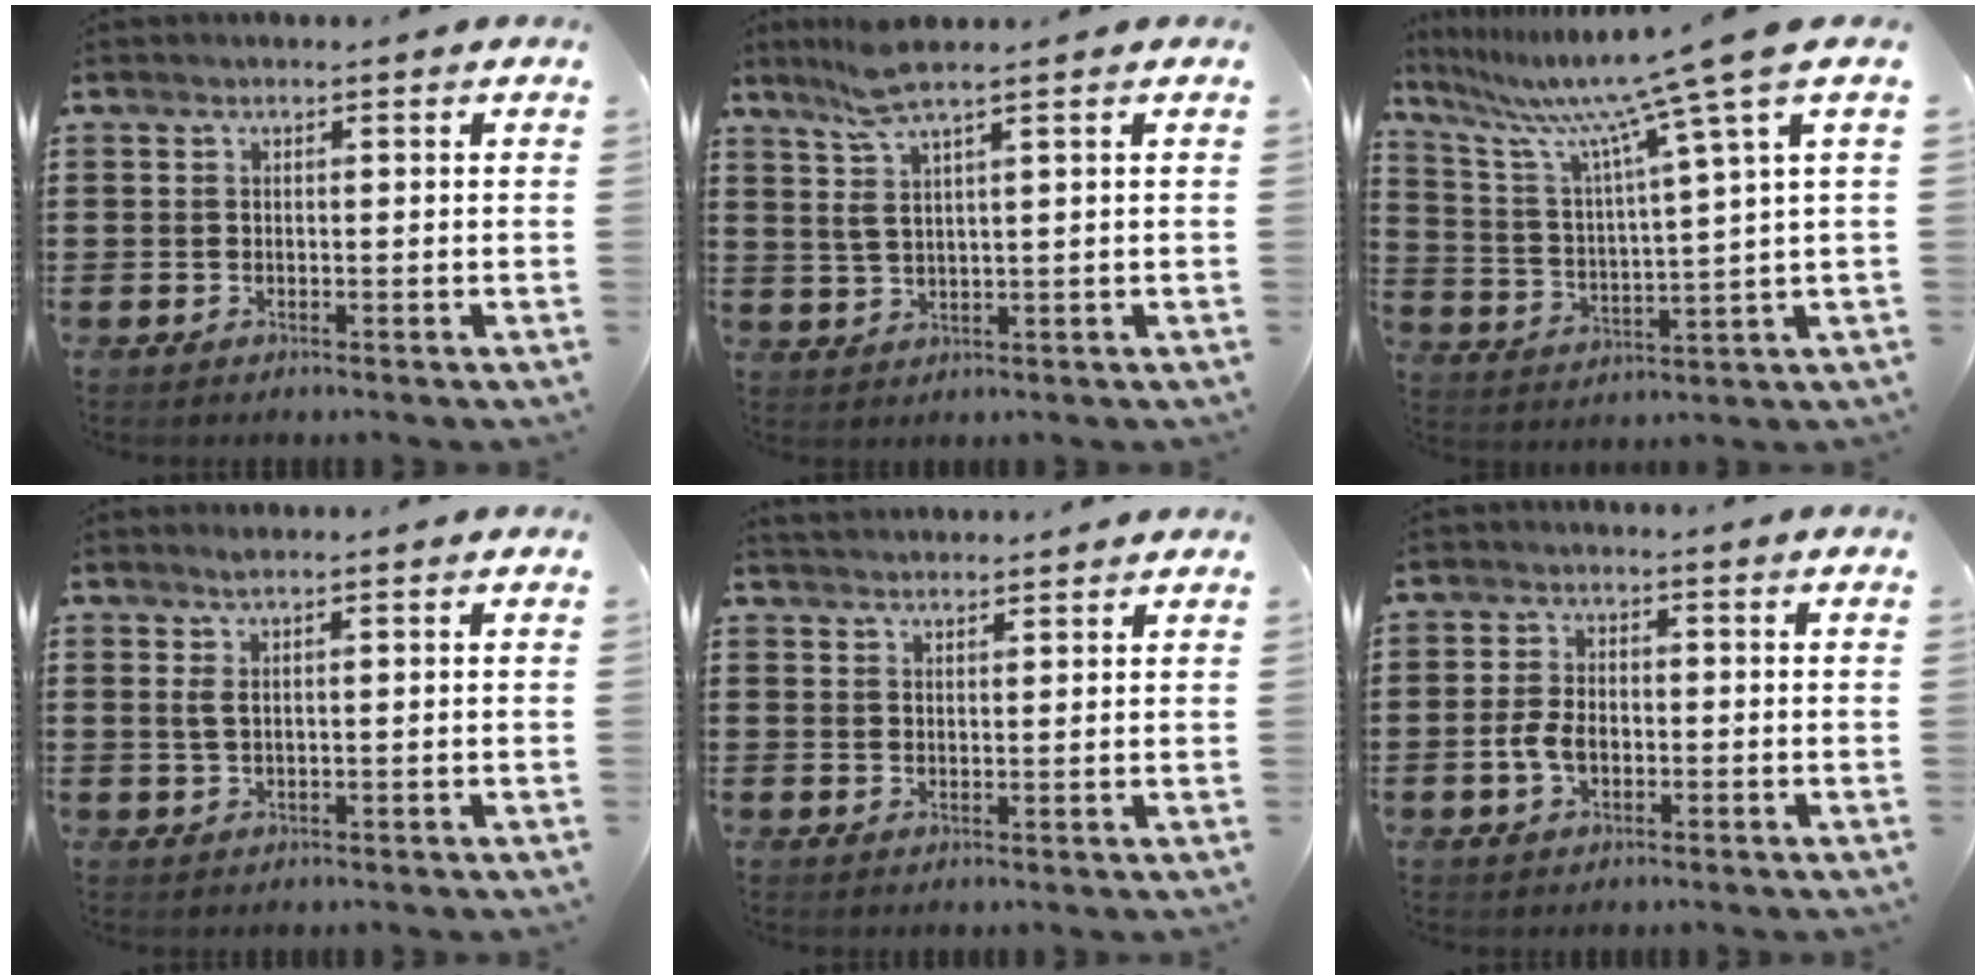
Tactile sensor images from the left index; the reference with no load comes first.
{"total": 5.4, "force": [3.2, 0.1, 4.3], "torque": [-0.109, -0.005, 0.051]}
{"total": 11.3, "force": [8.9, -1.1, 7.0], "torque": [-0.172, -0.053, 0.137]}
{"total": 2.3, "force": [0.9, 0.4, 2.1], "torque": [-0.042, 0.000, 0.016]}
{"total": 2.3, "force": [2.3, 0.1, 0.0], "torque": [-0.005, -0.002, 0.046]}
{"total": 4.3, "force": [-0.9, 2.6, 3.3], "torque": [-0.082, -0.002, -0.022]}